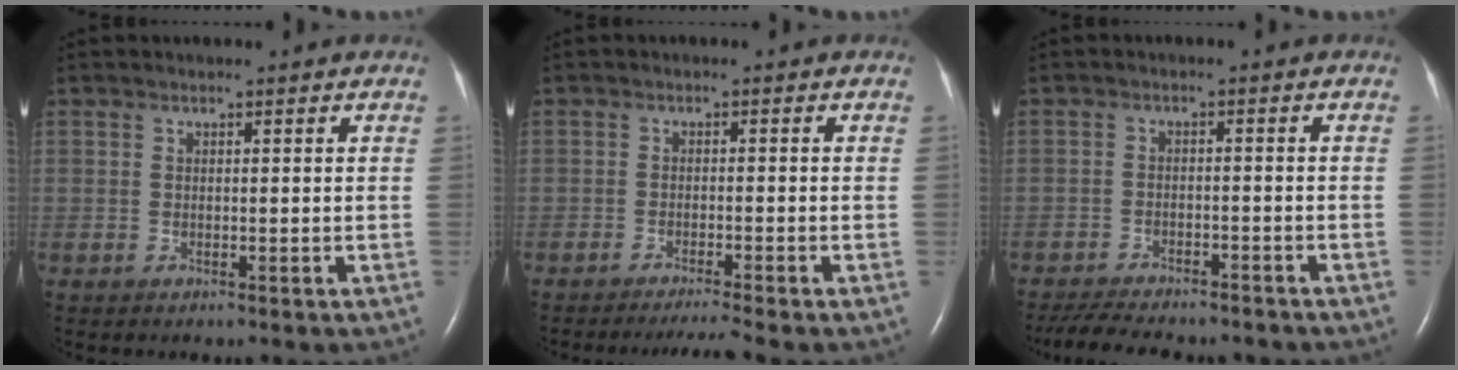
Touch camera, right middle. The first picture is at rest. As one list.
[{"total": 4.2, "force": [-3.6, -1.5, 1.6], "torque": [-0.027, -0.015, -0.060]}, {"total": 12.6, "force": [-11.2, 2.8, 5.2], "torque": [-0.096, -0.012, -0.153]}]